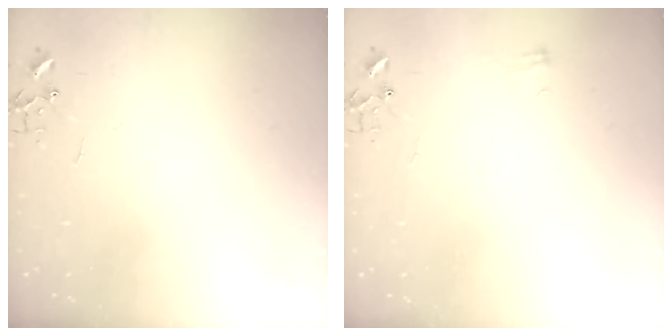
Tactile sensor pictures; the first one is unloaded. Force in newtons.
{"total": 4.7, "press": 4.7, "slide": 0.5}